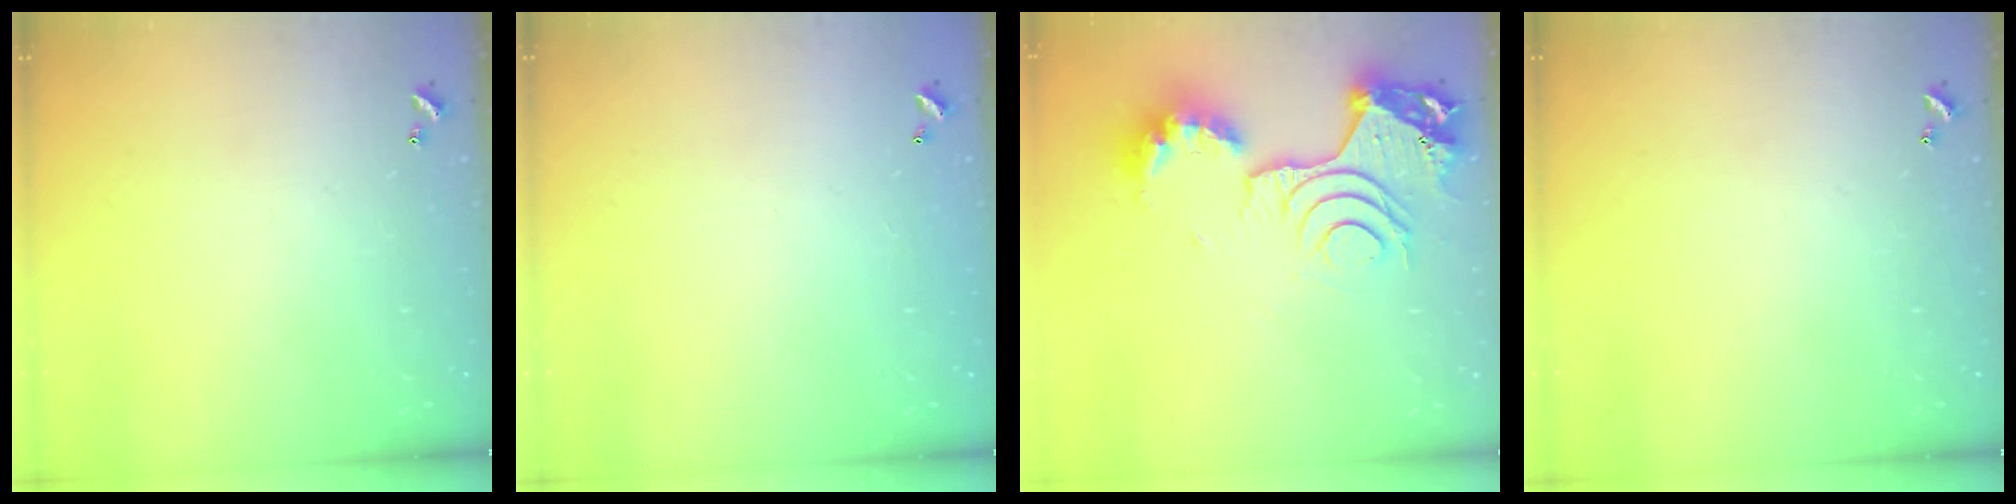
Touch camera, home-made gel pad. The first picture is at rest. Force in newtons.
{"total": 2.9, "press": 2.9, "slide": 0.1}
{"total": 15.4, "press": 15.3, "slide": 1.6}
{"total": 0.0}